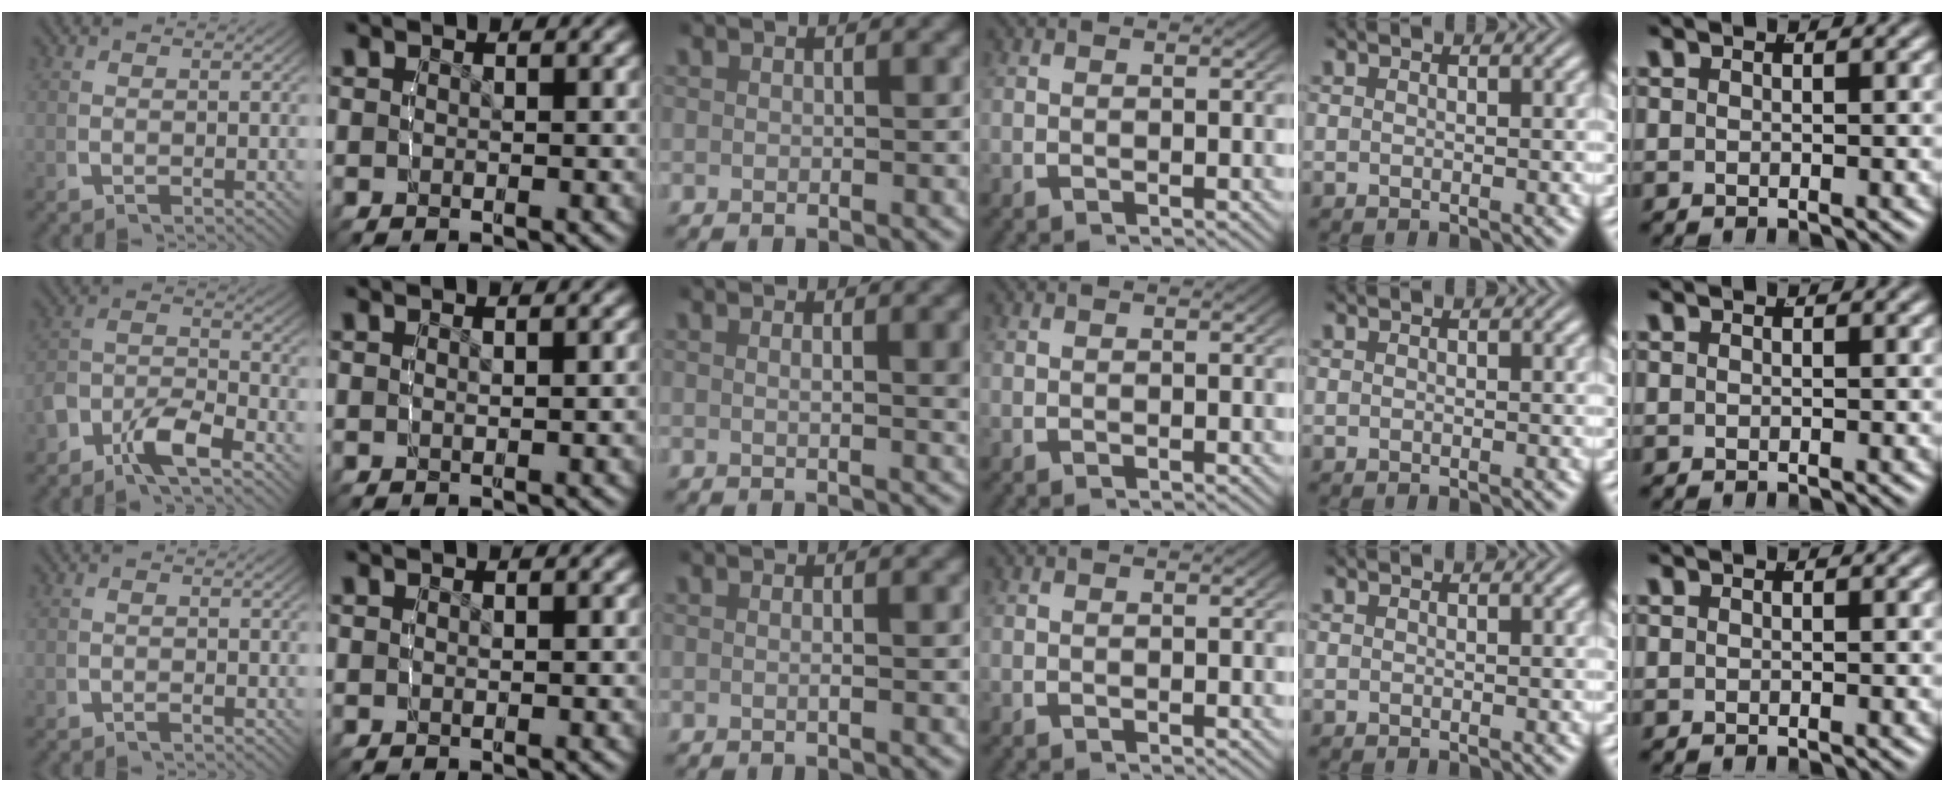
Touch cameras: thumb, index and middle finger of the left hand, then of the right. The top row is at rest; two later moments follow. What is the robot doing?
{"motion": "lift_and_place", "object": "stress ball aka squeeze ball"}